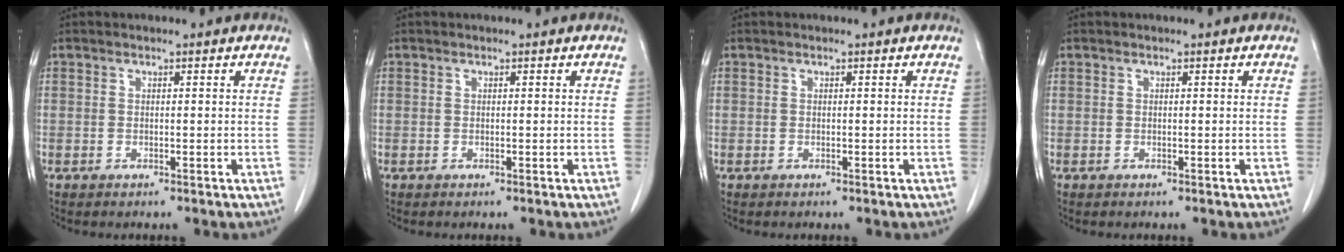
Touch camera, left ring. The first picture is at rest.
{"total": 0.0}
{"total": 0.0}
{"total": 0.0}